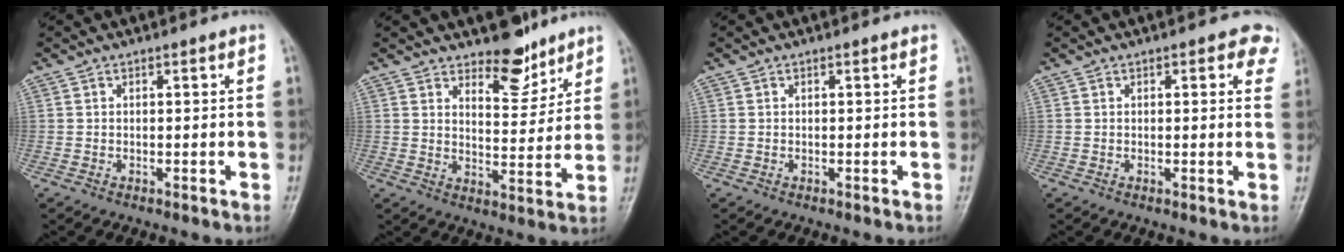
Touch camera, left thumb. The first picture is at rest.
{"total": 7.9, "force": [6.2, 3.4, 3.5], "torque": [-0.024, -0.051, 0.100]}
{"total": 0.0}
{"total": 4.1, "force": [2.2, 2.2, 2.8], "torque": [0.002, -0.004, 0.015]}